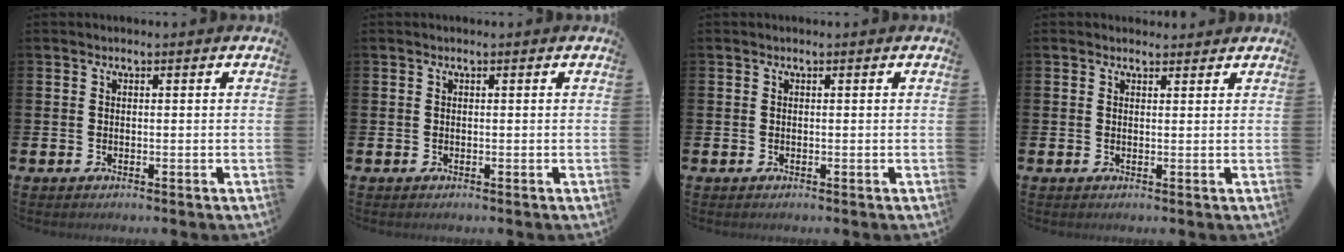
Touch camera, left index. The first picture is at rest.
{"total": 0.0}
{"total": 0.0}
{"total": 1.2, "force": [1.1, 0.5, 0.0], "torque": [0.013, -0.001, 0.017]}